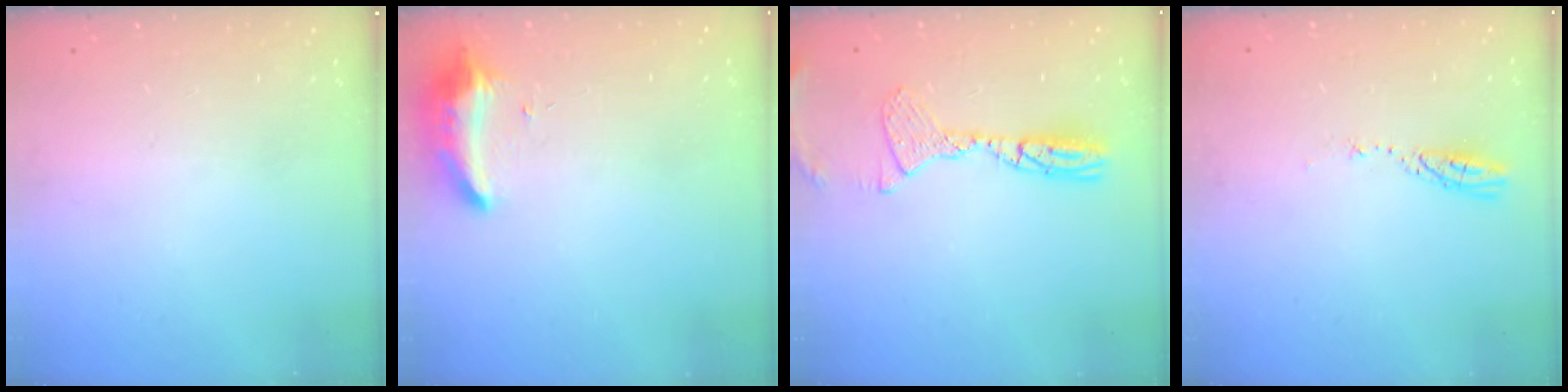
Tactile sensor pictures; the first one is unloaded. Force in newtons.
{"total": 9.2, "press": 9.2, "slide": 0.6}
{"total": 12.0, "press": 11.8, "slide": 2.5}
{"total": 3.7, "press": 3.7, "slide": 0.2}